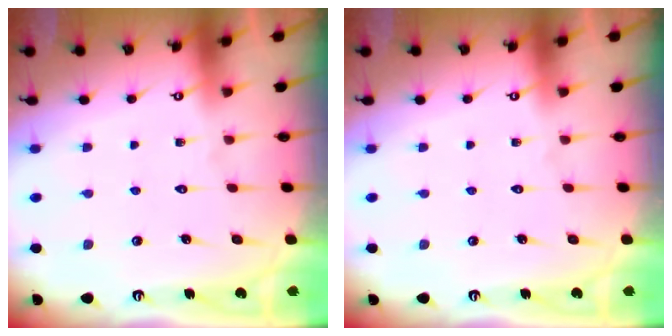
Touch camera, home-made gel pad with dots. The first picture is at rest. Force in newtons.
{"total": 0.0}